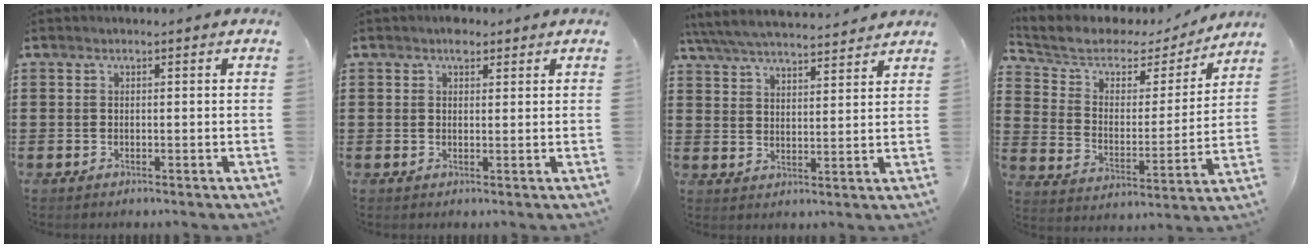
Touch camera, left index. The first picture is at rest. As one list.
[{"total": 2.2, "force": [1.6, 1.2, 0.9], "torque": [-0.004, 0.000, 0.026]}, {"total": 5.8, "force": [5.5, 0.4, 1.7], "torque": [-0.054, -0.026, 0.098]}, {"total": 5.7, "force": [4.4, 3.1, 2.0], "torque": [-0.071, -0.023, 0.070]}]